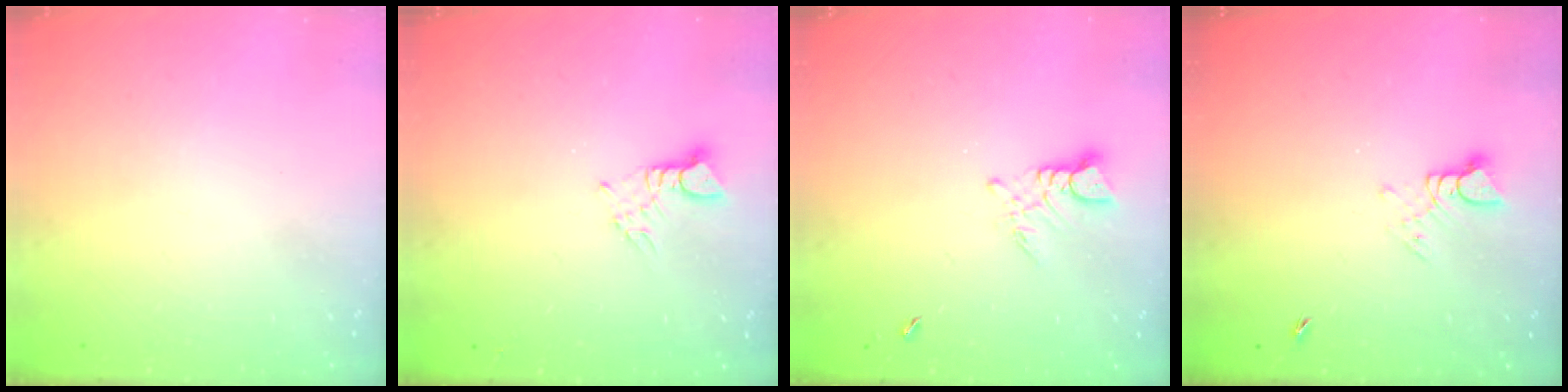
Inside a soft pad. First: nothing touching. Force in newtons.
{"total": 2.9, "press": 2.9, "slide": 0.2}
{"total": 3.0, "press": 2.9, "slide": 0.4}
{"total": 4.2, "press": 4.2, "slide": 0.2}